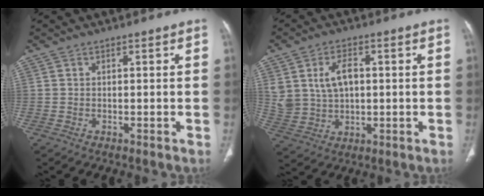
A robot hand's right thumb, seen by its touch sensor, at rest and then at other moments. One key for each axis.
{"total": 7.4, "fx": 1.3, "fy": 5.2, "fz": 5.2, "tx": -0.084, "ty": 0.003, "tz": 0.032}